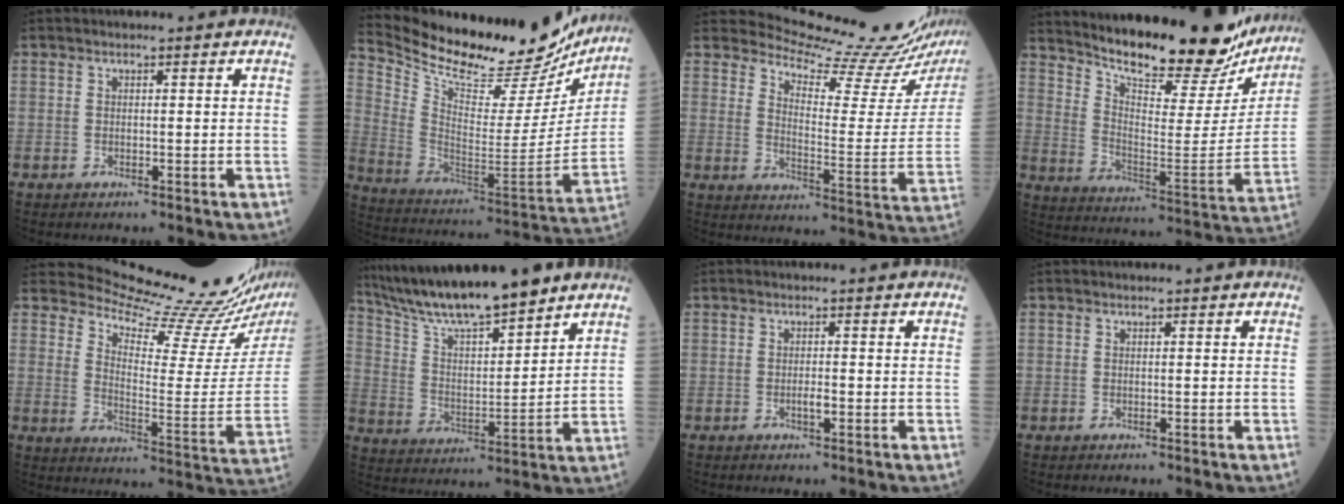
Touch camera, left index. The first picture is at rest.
{"total": 27.4, "force": [24.7, 6.1, 10.3], "torque": [-0.180, -0.066, 0.354]}
{"total": 16.0, "force": [15.9, -0.9, 1.8], "torque": [-0.025, -0.125, 0.190]}
{"total": 23.2, "force": [20.7, 5.1, 9.0], "torque": [-0.139, -0.052, 0.282]}
{"total": 17.1, "force": [16.7, -1.7, 3.5], "torque": [-0.060, -0.118, 0.220]}
{"total": 15.5, "force": [13.3, 1.3, 7.8], "torque": [-0.144, 0.005, 0.244]}
{"total": 1.1, "force": [-0.6, 0.2, 0.9], "torque": [-0.018, -0.003, -0.012]}
{"total": 0.0}